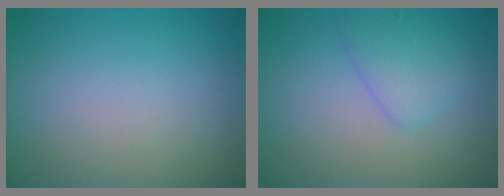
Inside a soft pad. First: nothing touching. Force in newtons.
{"total": 2.6, "press": 2.6, "slide": 0.1}